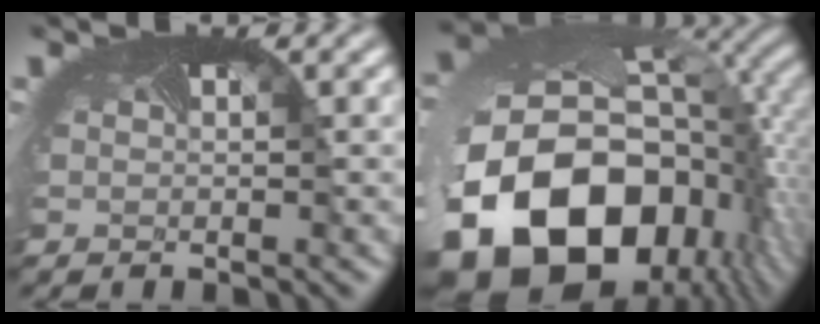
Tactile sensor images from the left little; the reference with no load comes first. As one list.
[{"total": 19.9, "force": [-6.4, 14.1, 12.5], "torque": [-0.306, -0.102, -0.075]}]